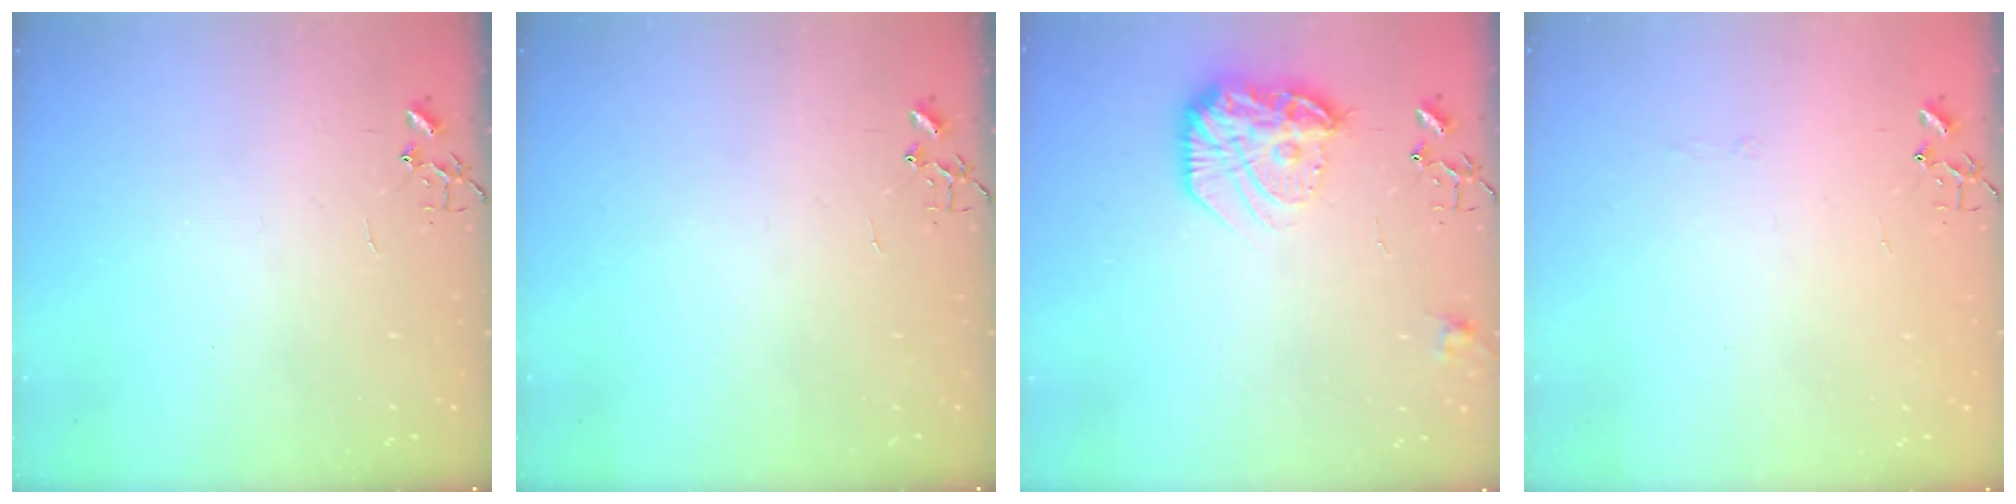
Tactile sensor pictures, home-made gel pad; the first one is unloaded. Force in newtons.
{"total": 0.0}
{"total": 17.2, "press": 17.1, "slide": 1.2}
{"total": 2.8, "press": 2.8, "slide": 0.5}